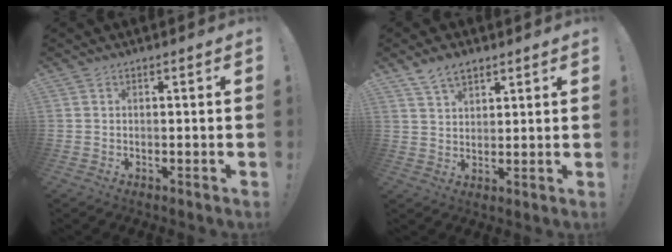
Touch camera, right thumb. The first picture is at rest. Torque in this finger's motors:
{"motor_torque": [0.00, 0.00, 0.00, 0.00, 0.00]}